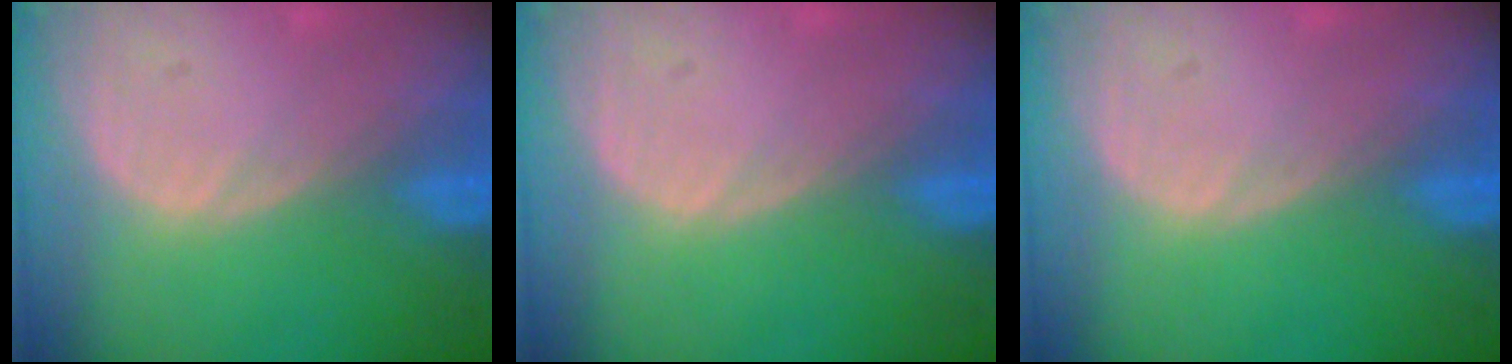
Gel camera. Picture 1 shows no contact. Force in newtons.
{"total": 0.0}
{"total": 0.0}